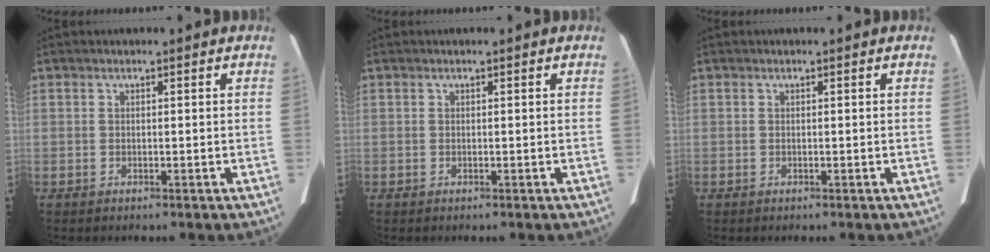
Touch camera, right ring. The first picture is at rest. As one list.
[{"total": 0.0}, {"total": 0.0}]